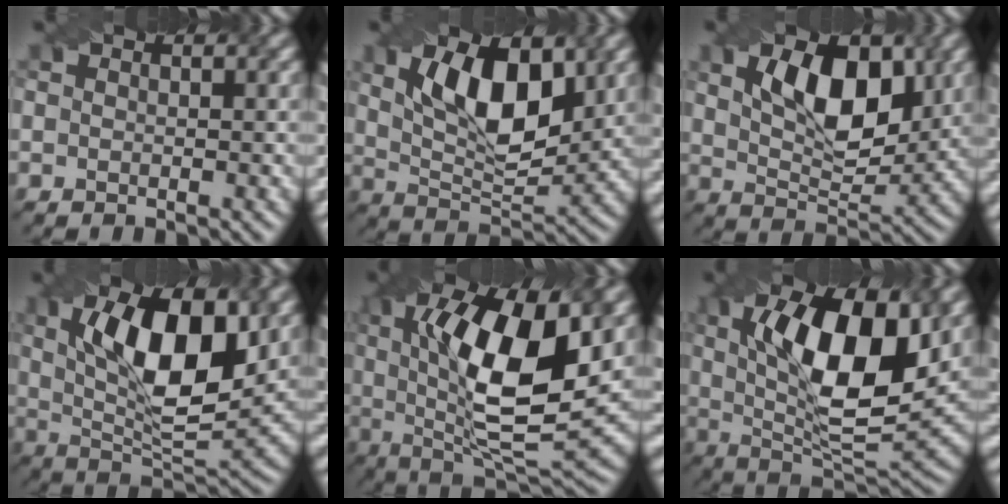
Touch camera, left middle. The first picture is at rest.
{"total": 9.1, "force": [2.8, 4.1, 7.6], "torque": [-0.131, 0.001, 0.047]}
{"total": 8.2, "force": [2.7, 4.1, 6.5], "torque": [-0.106, 0.001, 0.044]}
{"total": 11.8, "force": [3.0, 4.6, 10.5], "torque": [-0.164, 0.005, 0.048]}
{"total": 13.8, "force": [2.3, 4.7, 12.7], "torque": [-0.210, -0.001, 0.039]}
{"total": 12.7, "force": [2.9, 4.8, 11.4], "torque": [-0.177, 0.003, 0.045]}